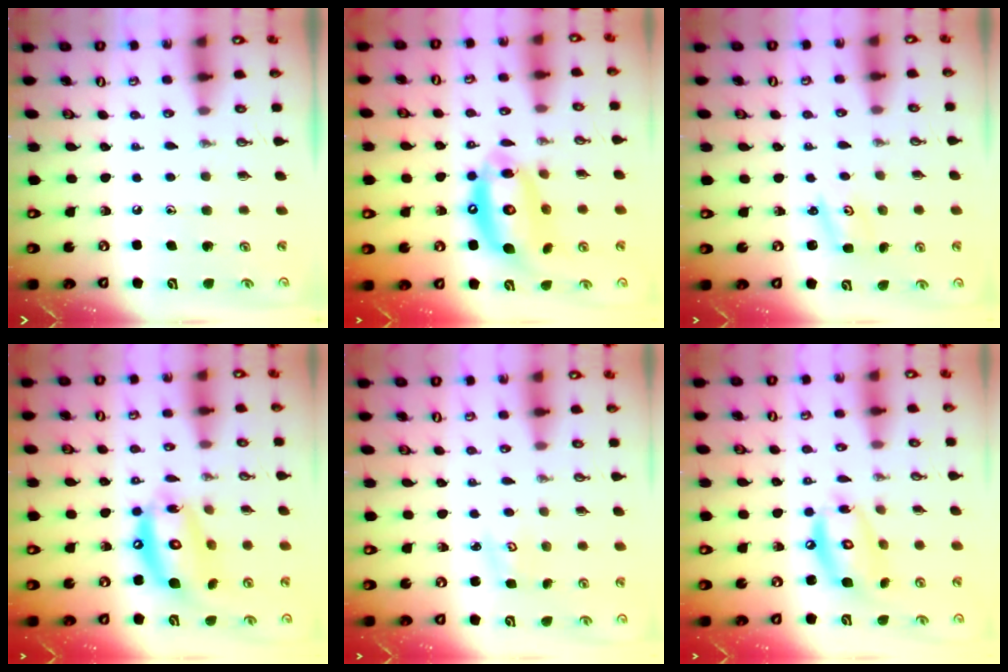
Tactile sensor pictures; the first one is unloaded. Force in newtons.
{"total": 14.4, "press": 14.3, "slide": 1.5}
{"total": 2.0, "press": 2.0, "slide": 0.2}
{"total": 13.6, "press": 13.6, "slide": 1.2}
{"total": 2.3, "press": 2.3, "slide": 0.4}
{"total": 11.5, "press": 11.5, "slide": 0.8}